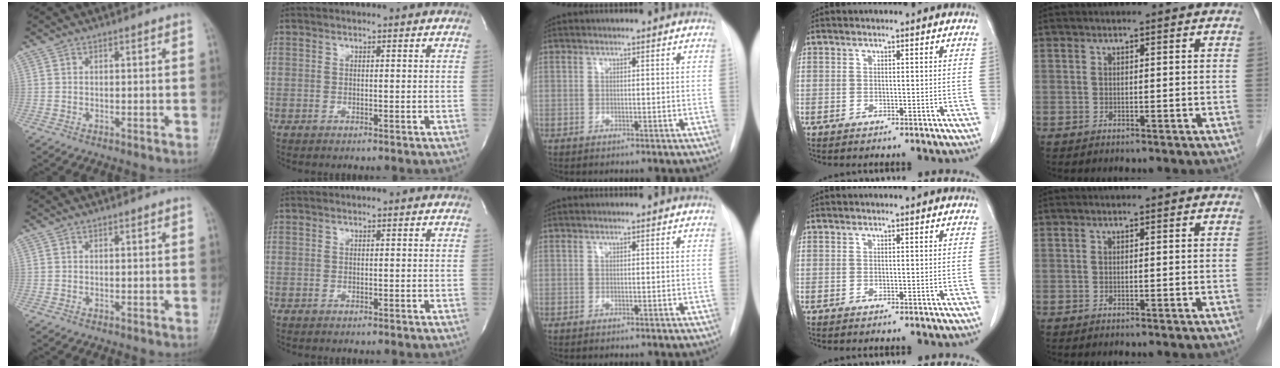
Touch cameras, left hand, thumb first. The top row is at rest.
{}